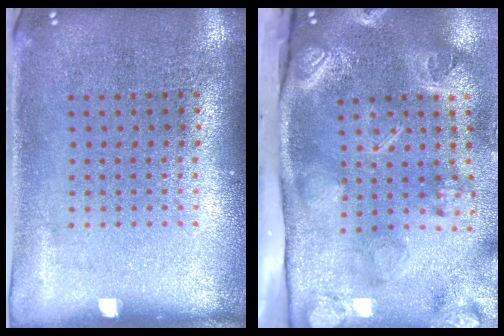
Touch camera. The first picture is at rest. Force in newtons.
{"total": 4.7, "press": 3.3, "slide": 3.4}